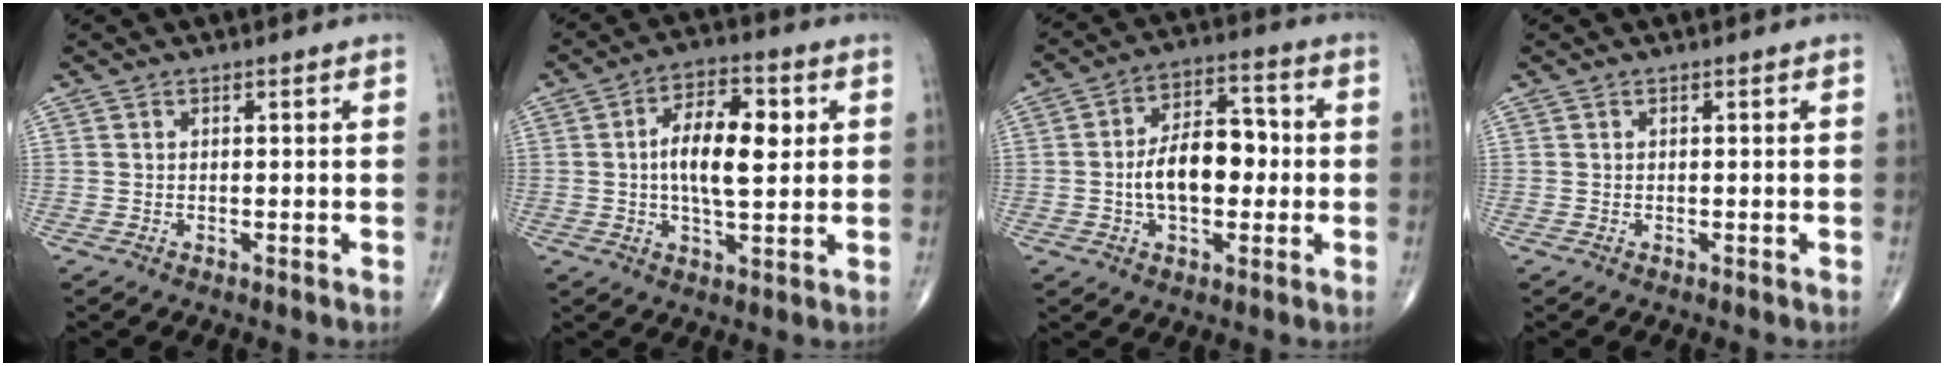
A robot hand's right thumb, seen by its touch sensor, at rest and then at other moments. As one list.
[{"total": 11.5, "force": [1.5, 5.0, 10.3], "torque": [-0.159, 0.005, 0.019]}, {"total": 12.2, "force": [-1.0, 7.0, 9.9], "torque": [-0.144, 0.030, -0.022]}, {"total": 0.0}]